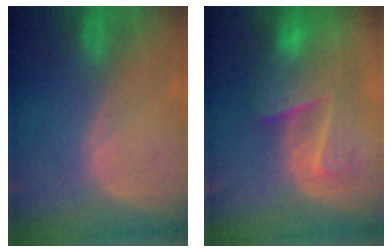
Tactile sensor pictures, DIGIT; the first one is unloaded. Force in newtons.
{"total": 8.1, "press": 7.9, "slide": 1.9}